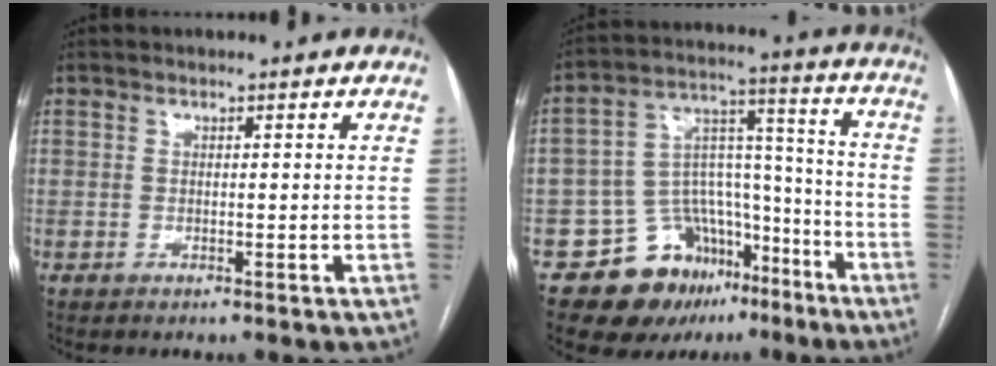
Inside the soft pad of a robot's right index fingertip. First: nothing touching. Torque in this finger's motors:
{"motor_torque": [-0.11, -0.26, -0.64, -0.21]}